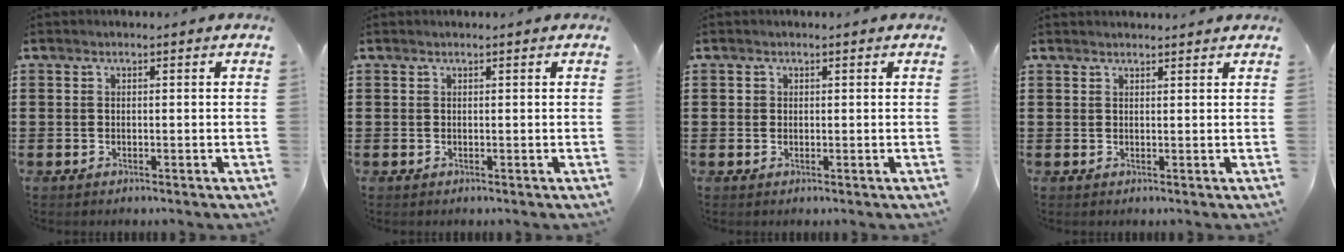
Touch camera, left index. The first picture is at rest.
{"total": 0.0}
{"total": 0.8, "force": [0.3, 0.7, 0.2], "torque": [-0.005, 0.004, 0.006]}
{"total": 1.1, "force": [1.1, -0.1, 0.2], "torque": [-0.006, -0.002, 0.022]}